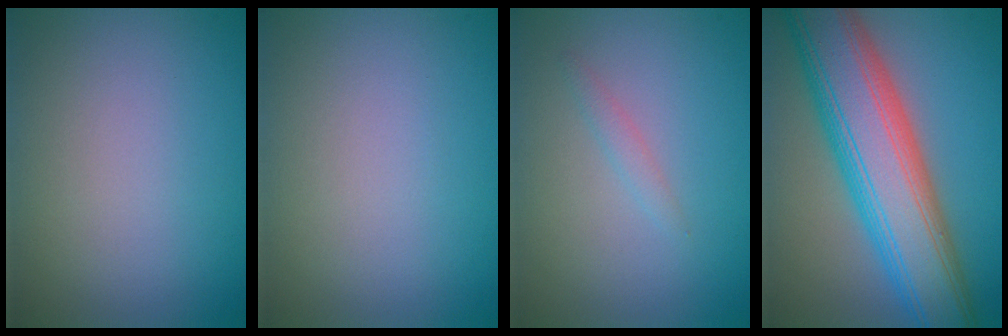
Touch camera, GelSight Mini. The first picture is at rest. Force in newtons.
{"total": 0.0}
{"total": 0.9, "press": 0.9, "slide": 0.1}
{"total": 11.7, "press": 11.6, "slide": 0.3}